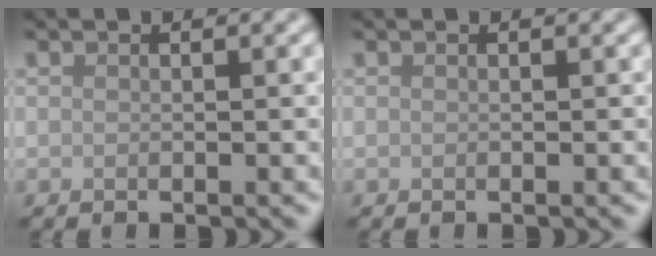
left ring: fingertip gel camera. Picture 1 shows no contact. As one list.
[{"total": 0.0}]